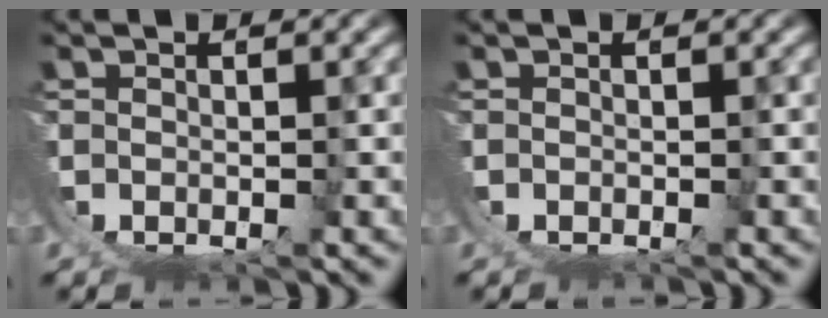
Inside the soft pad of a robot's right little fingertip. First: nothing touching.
{"total": 0.6, "force": [0.1, -0.5, -0.2], "torque": [0.005, 0.002, 0.001]}